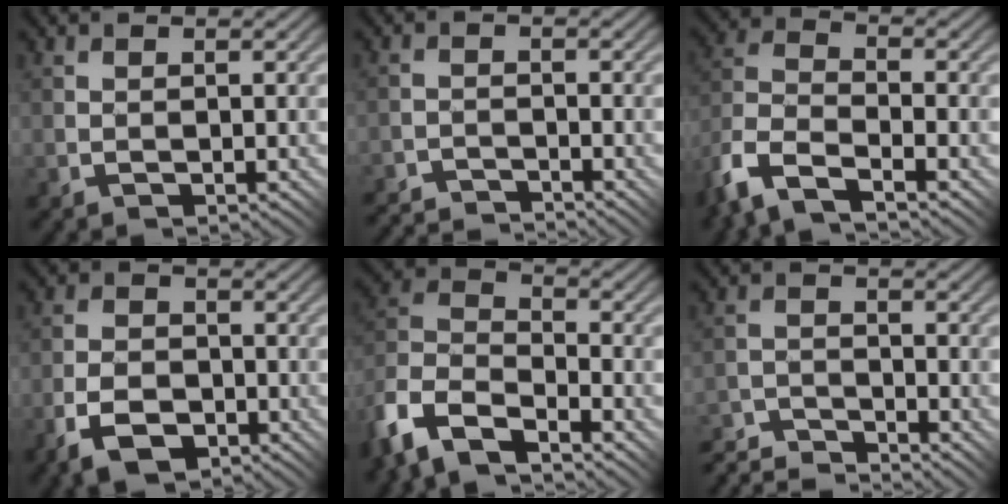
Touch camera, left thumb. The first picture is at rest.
{"total": 4.4, "force": [-4.4, 0.3, 0.0], "torque": [0.004, 0.005, -0.081]}
{"total": 9.5, "force": [-6.8, 3.4, 5.7], "torque": [-0.128, -0.010, -0.146]}
{"total": 5.6, "force": [-3.0, 3.3, 3.4], "torque": [-0.069, -0.001, -0.062]}
{"total": 12.1, "force": [-8.4, 5.6, 6.8], "torque": [-0.162, -0.022, -0.168]}
{"total": 6.3, "force": [-6.2, 0.8, 1.0], "torque": [-0.018, 0.000, -0.113]}